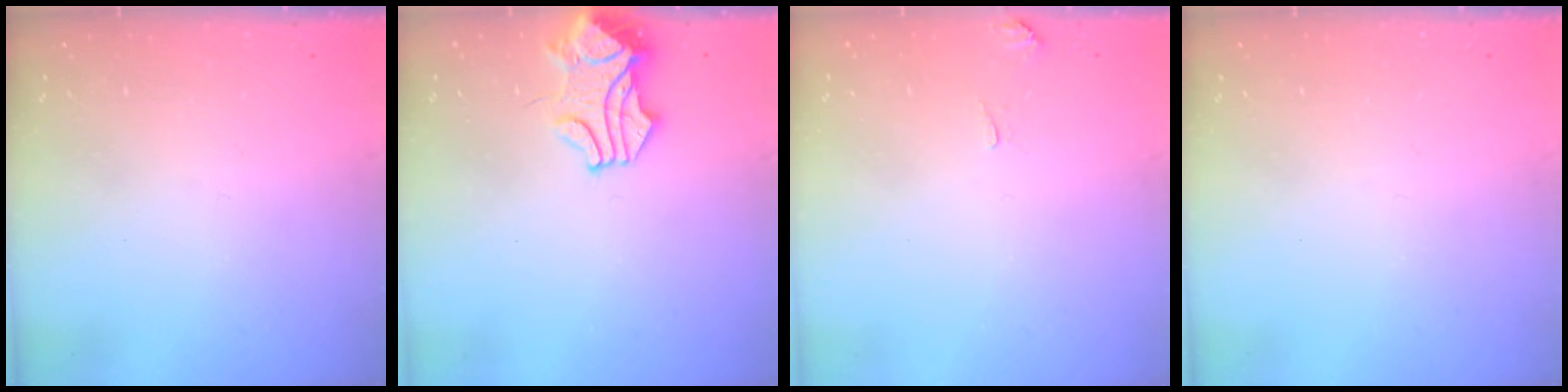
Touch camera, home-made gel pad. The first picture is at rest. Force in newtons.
{"total": 1.7, "press": 1.5, "slide": 0.8}
{"total": 2.0, "press": 2.0, "slide": 0.3}
{"total": 0.0}